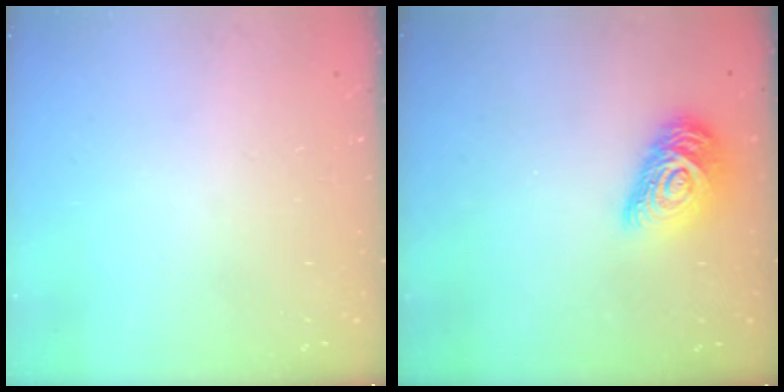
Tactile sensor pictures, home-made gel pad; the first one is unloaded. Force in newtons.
{"total": 13.3, "press": 13.3, "slide": 0.9}